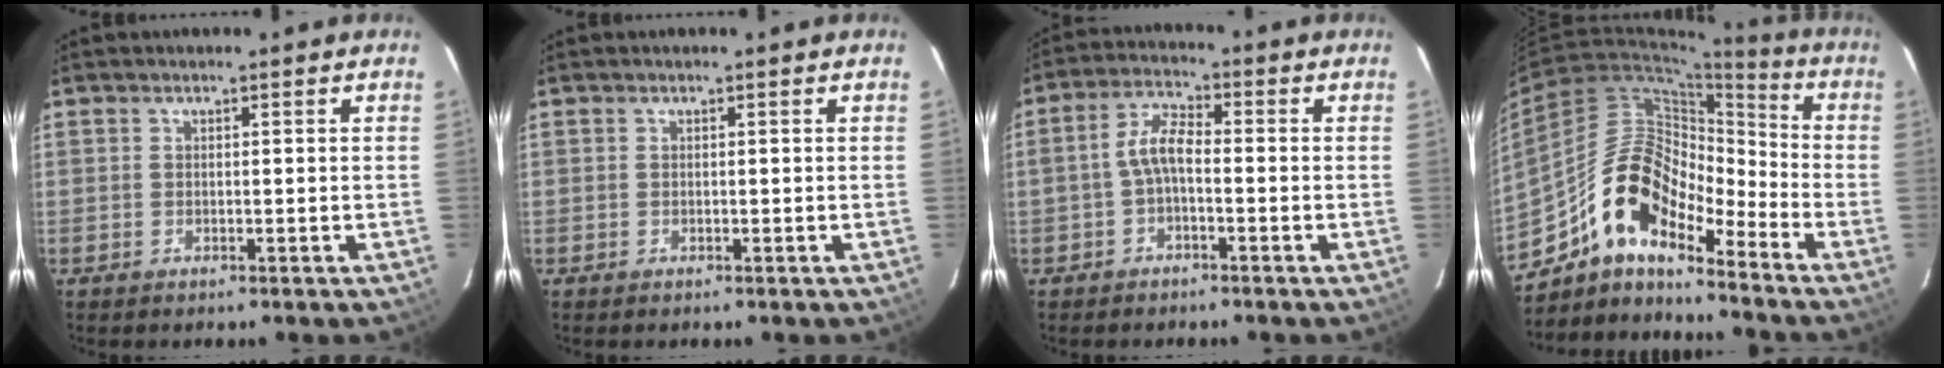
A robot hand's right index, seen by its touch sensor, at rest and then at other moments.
{"total": 0.0}
{"total": 4.9, "force": [-1.3, 2.0, 4.3], "torque": [-0.092, 0.018, -0.028]}
{"total": 14.8, "force": [-10.9, 5.2, 8.4], "torque": [-0.145, 0.015, -0.217]}